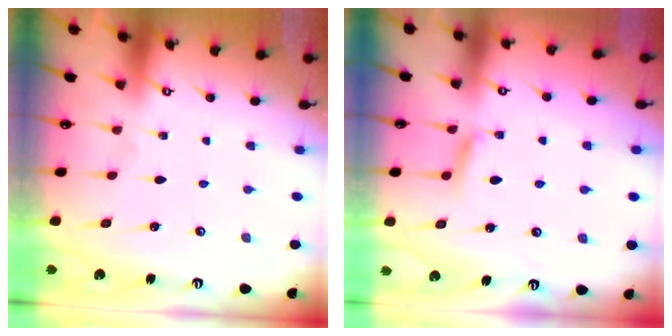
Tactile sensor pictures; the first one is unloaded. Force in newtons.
{"total": 5.2, "press": 5.1, "slide": 0.8}